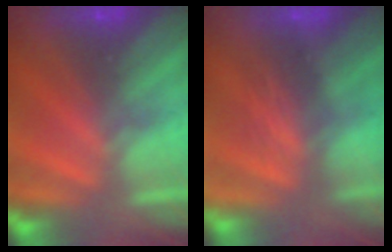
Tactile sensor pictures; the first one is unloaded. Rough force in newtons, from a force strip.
{"total": 2.0}